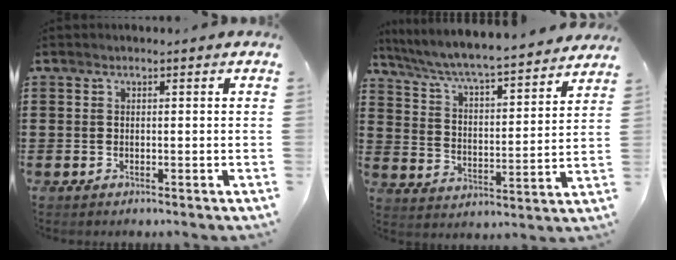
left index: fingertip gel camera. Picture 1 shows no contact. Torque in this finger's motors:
{"motor_torque": [2.14, 0.00, 0.38, 0.21]}